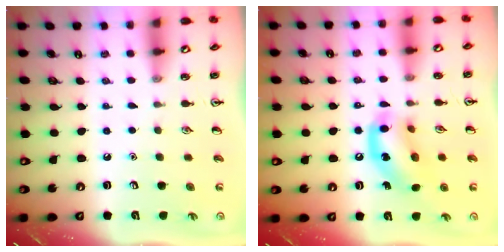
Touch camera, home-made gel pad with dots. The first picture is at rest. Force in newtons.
{"total": 13.0, "press": 12.8, "slide": 2.5}